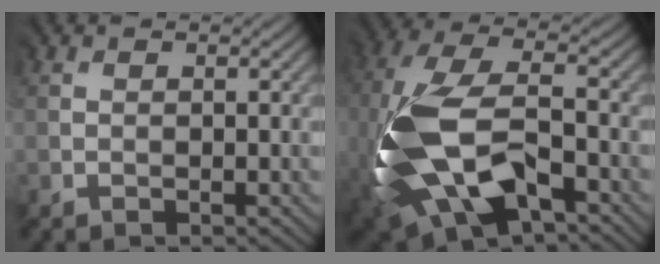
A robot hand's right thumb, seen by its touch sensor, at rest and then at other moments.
{"total": 14.1, "force": [-4.0, 7.4, 11.4], "torque": [-0.281, -0.008, -0.073]}